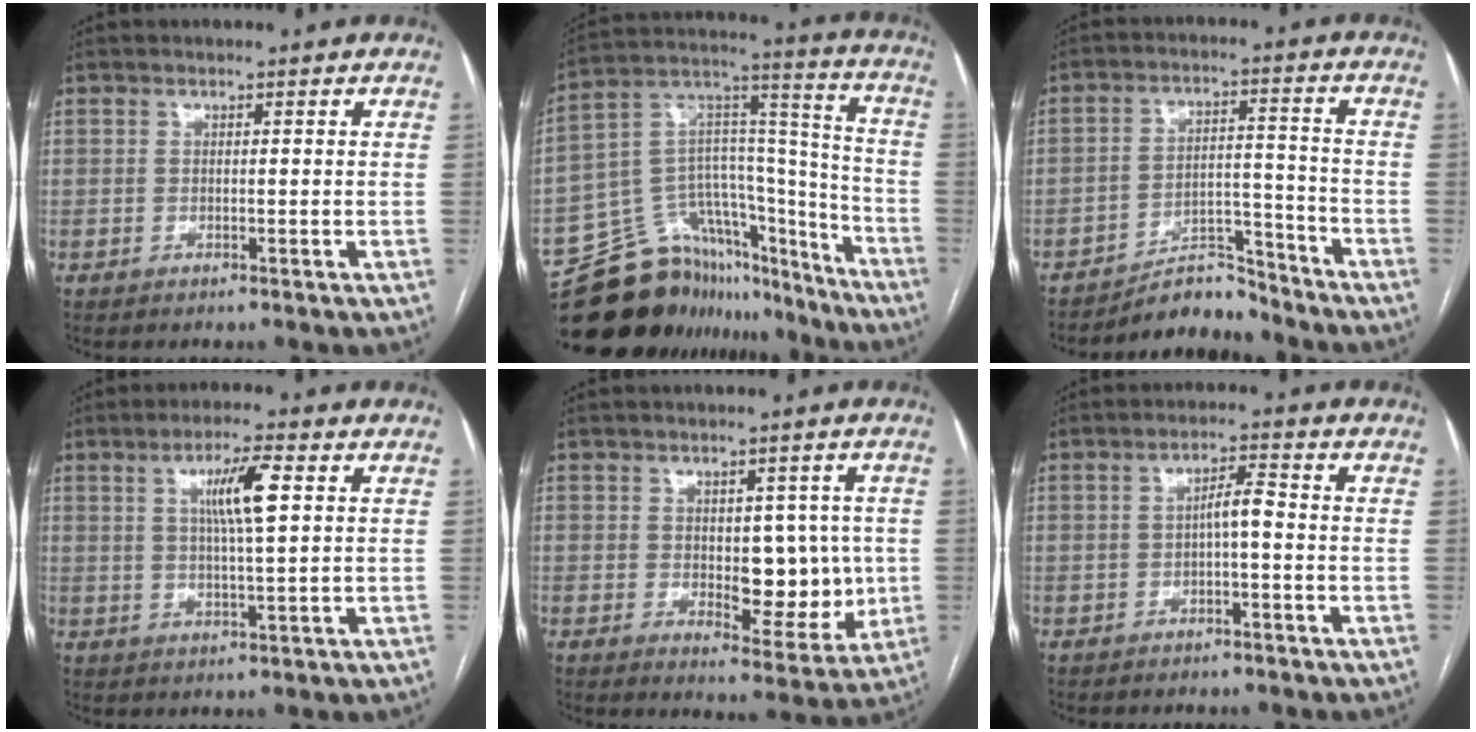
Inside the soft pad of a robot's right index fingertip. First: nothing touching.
{"total": 26.2, "force": [-21.9, 11.2, 9.2], "torque": [-0.140, 0.056, -0.329]}
{"total": 6.7, "force": [-6.5, 1.3, 0.2], "torque": [0.001, 0.033, -0.107]}
{"total": 6.9, "force": [2.0, 0.3, 6.6], "torque": [-0.120, 0.004, 0.036]}
{"total": 8.9, "force": [0.0, 4.7, 7.6], "torque": [-0.081, 0.003, 0.013]}
{"total": 3.1, "force": [-0.6, 0.5, 3.0], "torque": [-0.050, 0.010, -0.008]}